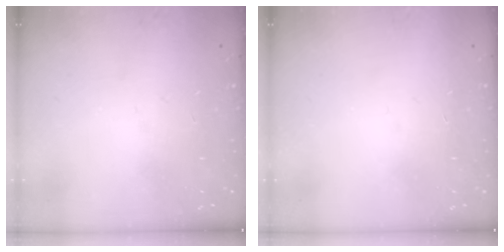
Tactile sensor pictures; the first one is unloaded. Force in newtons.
{"total": 1.6, "press": 1.6, "slide": 0.1}